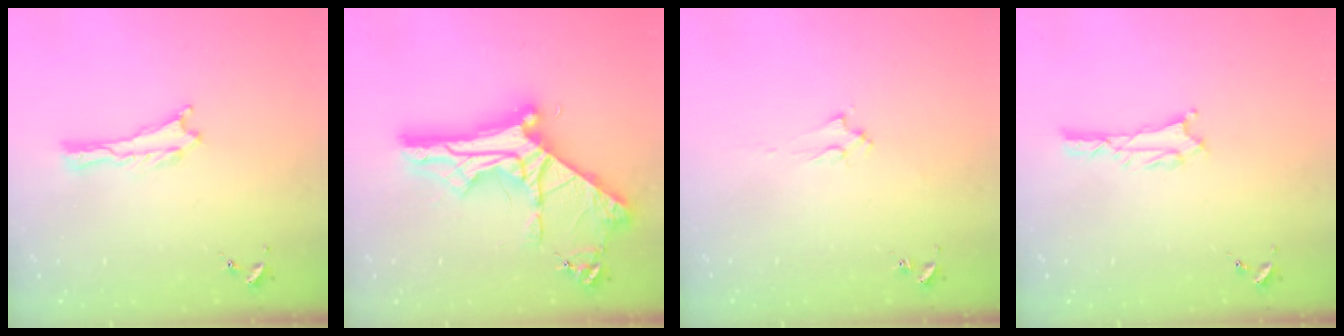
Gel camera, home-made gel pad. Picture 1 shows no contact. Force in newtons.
{"total": 12.0, "press": 12.0, "slide": 1.3}
{"total": 2.0, "press": 2.0, "slide": 0.3}
{"total": 0.7, "press": 0.7, "slide": 0.1}